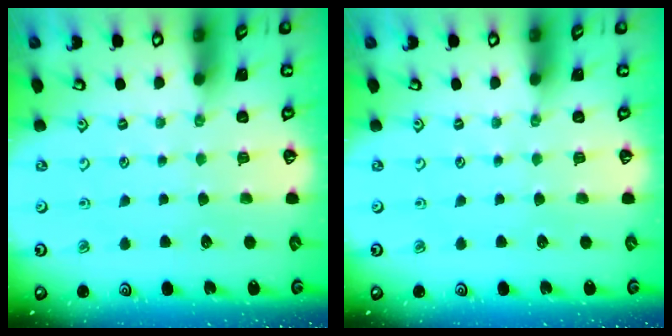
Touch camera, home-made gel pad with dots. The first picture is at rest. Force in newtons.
{"total": 0.0}